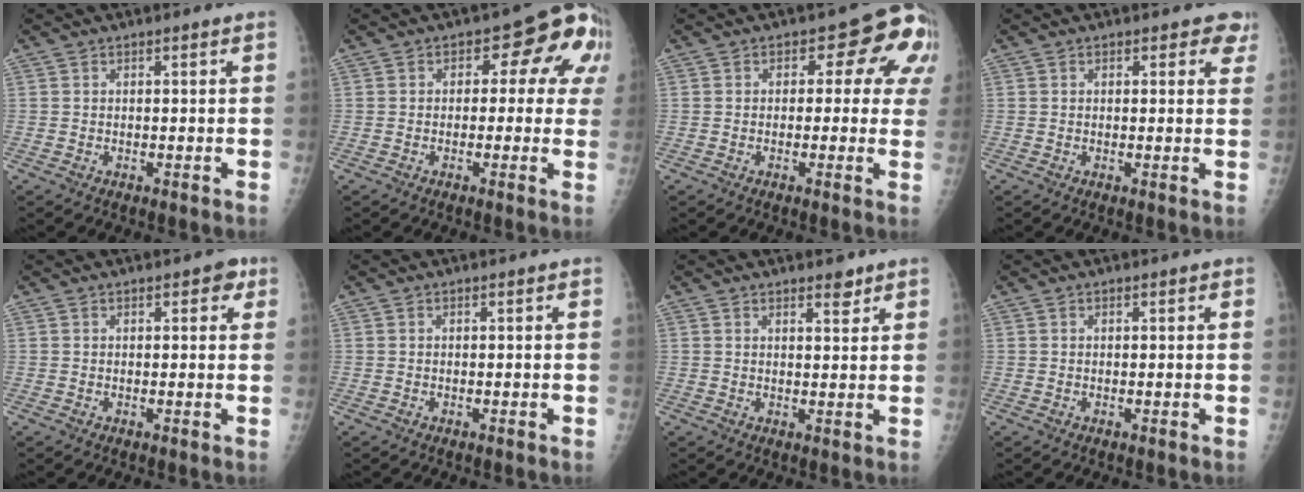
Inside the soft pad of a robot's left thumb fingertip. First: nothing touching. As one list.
[{"total": 10.4, "force": [2.1, 6.6, 7.8], "torque": [-0.032, 0.019, 0.009]}, {"total": 10.1, "force": [2.6, 6.3, 7.5], "torque": [-0.025, 0.007, 0.015]}, {"total": 3.3, "force": [2.1, 2.0, 1.6], "torque": [0.017, -0.007, 0.015]}, {"total": 2.2, "force": [1.1, 1.3, 1.4], "torque": [0.000, 0.001, 0.008]}, {"total": 0.0}, {"total": 2.7, "force": [2.0, 1.0, 1.4], "torque": [-0.011, -0.014, 0.029]}, {"total": 0.0}]